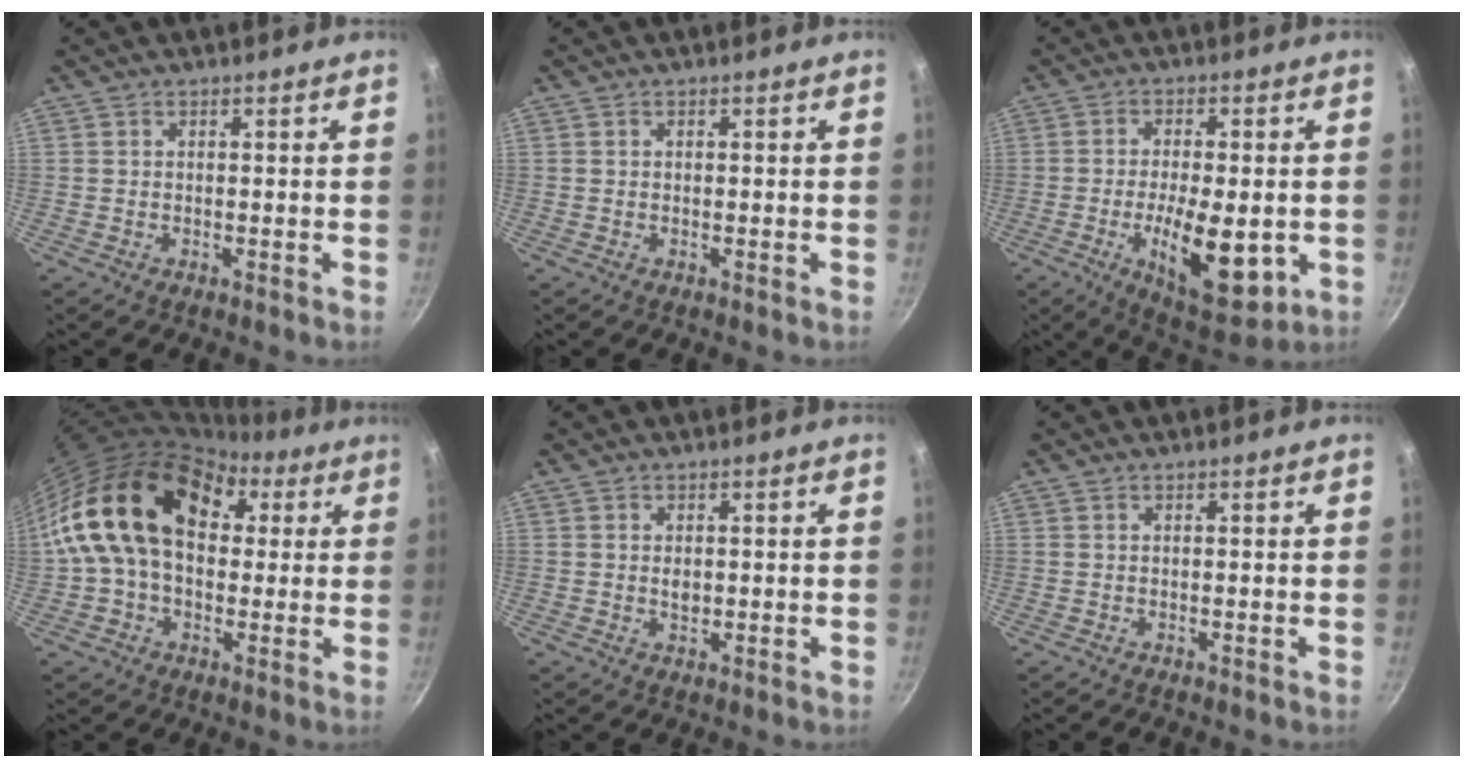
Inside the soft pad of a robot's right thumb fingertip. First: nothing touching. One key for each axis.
{"total": 0.0}
{"total": 14.4, "fx": -3.2, "fy": 5.9, "fz": 12.7, "tx": -0.186, "ty": -0.002, "tz": -0.040}
{"total": 21.2, "fx": 4.2, "fy": 14.6, "fz": 14.8, "tx": -0.234, "ty": 0.037, "tz": 0.056}
{"total": 1.8, "fx": 0.1, "fy": 1.3, "fz": 1.3, "tx": -0.016, "ty": -0.003, "tz": 0.000}
{"total": 0.0}